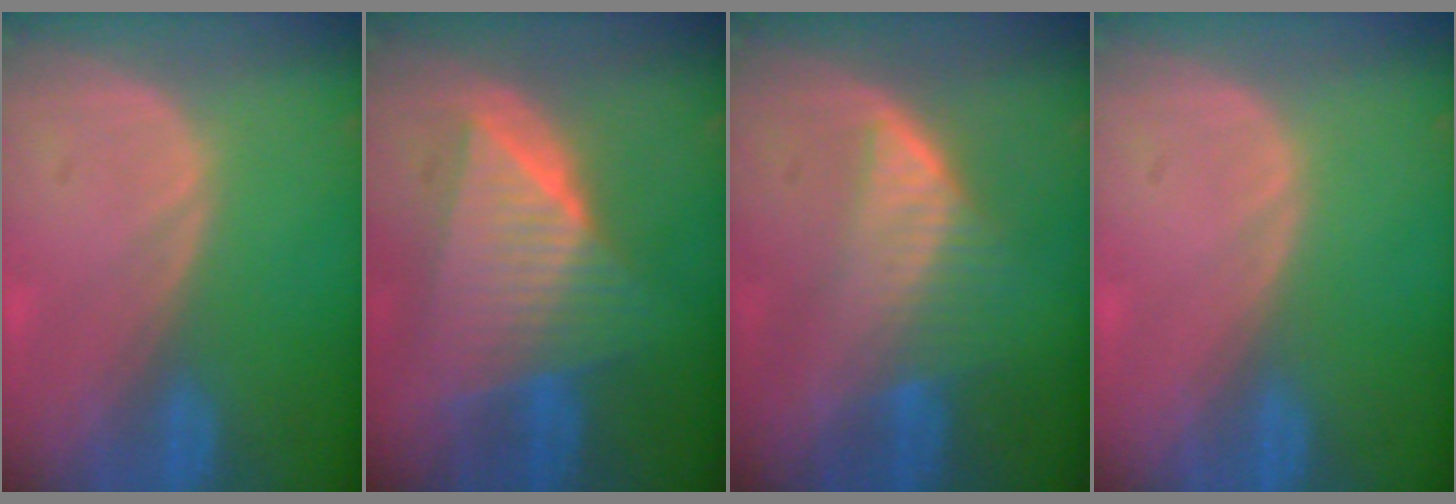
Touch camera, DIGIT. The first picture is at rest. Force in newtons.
{"total": 9.6, "press": 9.5, "slide": 0.6}
{"total": 6.7, "press": 5.9, "slide": 3.2}
{"total": 0.0}